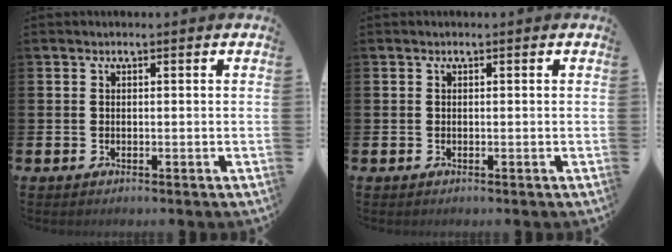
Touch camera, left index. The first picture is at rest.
{"total": 0.0}